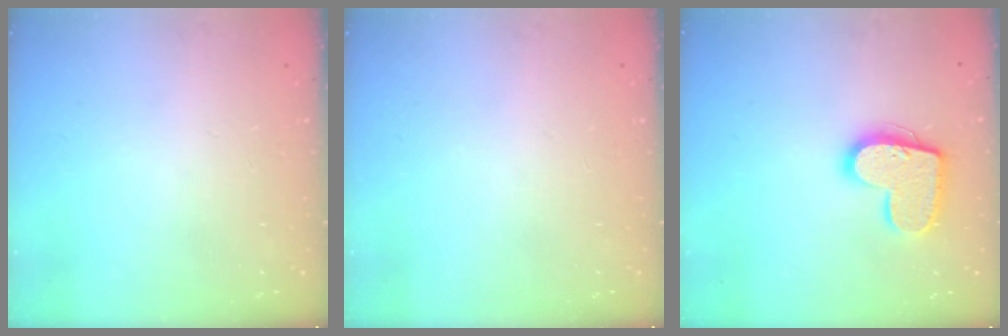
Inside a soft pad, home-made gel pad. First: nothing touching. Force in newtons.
{"total": 0.0}
{"total": 15.7, "press": 15.6, "slide": 0.9}